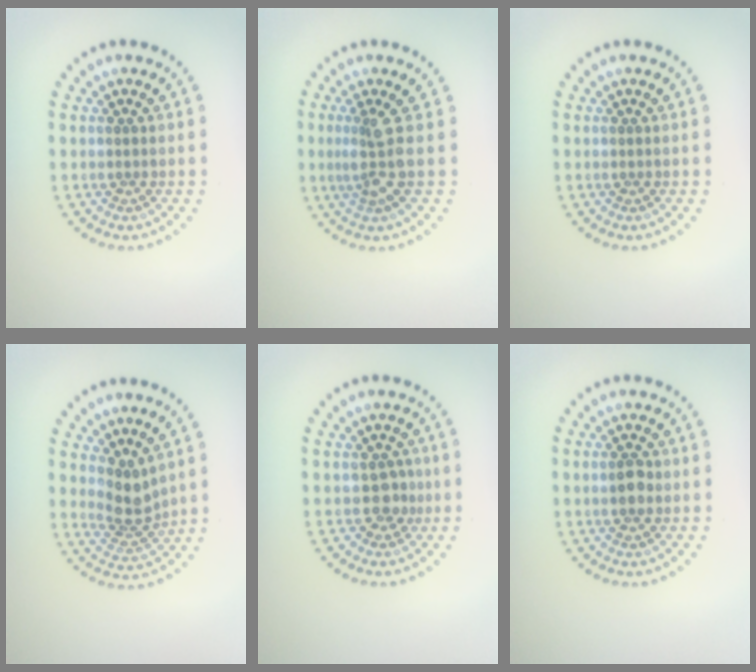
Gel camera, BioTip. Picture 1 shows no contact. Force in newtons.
{"total": 2.5, "press": 1.9, "slide": 1.6}
{"total": 0.0}
{"total": 2.9, "press": 2.2, "slide": 1.8}
{"total": 1.7, "press": 1.5, "slide": 0.7}
{"total": 1.7, "press": 1.7, "slide": 0.1}